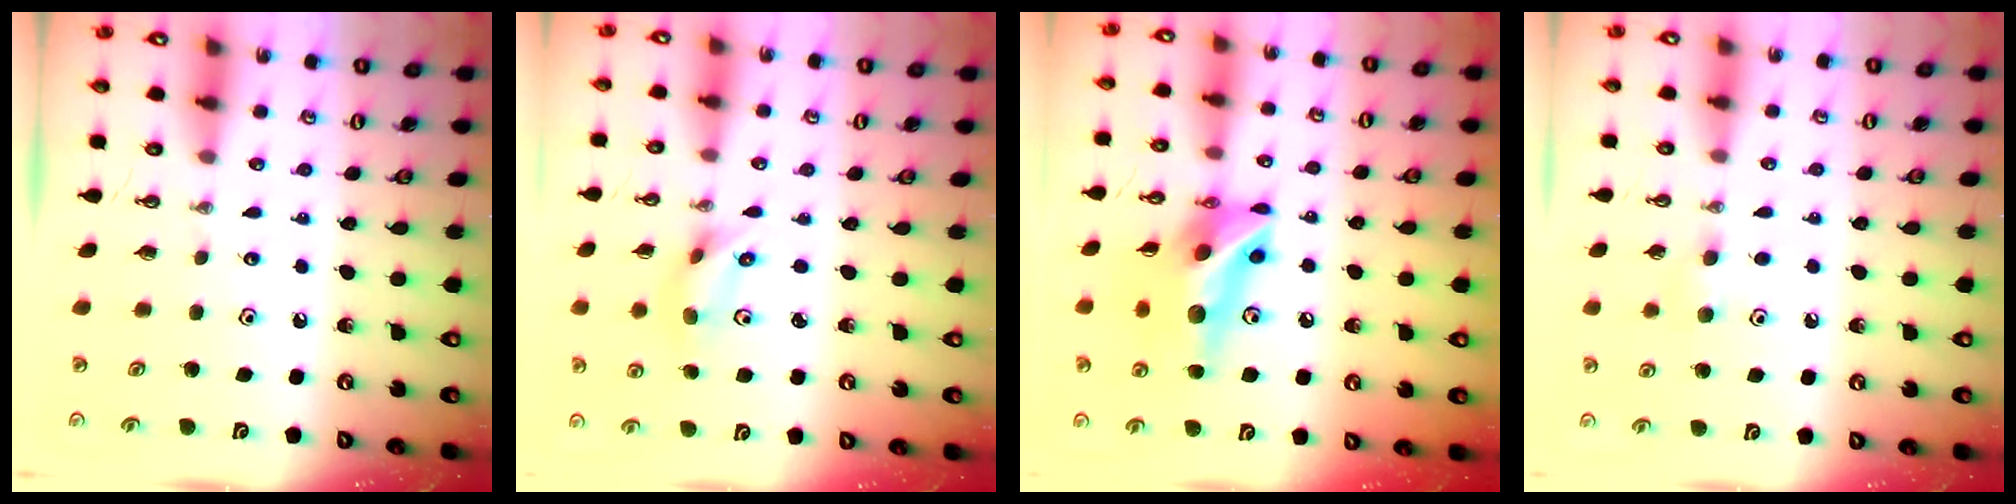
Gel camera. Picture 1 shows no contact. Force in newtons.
{"total": 5.9, "press": 3.3, "slide": 4.9}
{"total": 15.0, "press": 14.7, "slide": 2.6}
{"total": 4.1, "press": 4.0, "slide": 1.2}